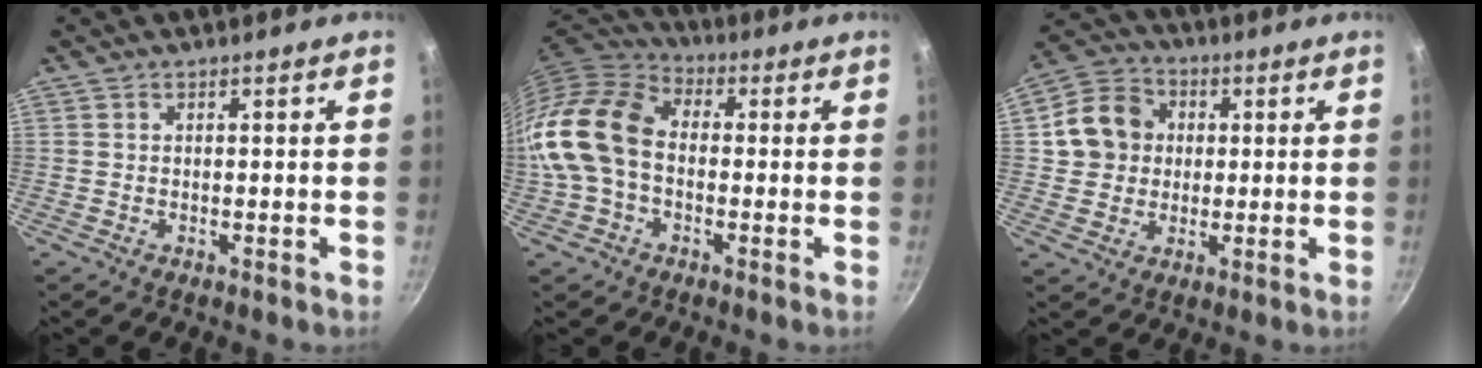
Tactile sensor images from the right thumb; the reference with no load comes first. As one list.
[{"total": 15.6, "force": [-1.4, 11.1, 10.9], "torque": [-0.196, 0.038, -0.045]}, {"total": 10.3, "force": [1.4, 9.3, 4.3], "torque": [-0.044, 0.016, 0.013]}]